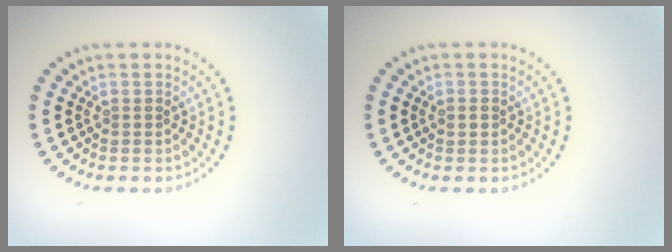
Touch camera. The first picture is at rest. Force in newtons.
{"total": 1.0, "press": 1.0, "slide": 0.1}